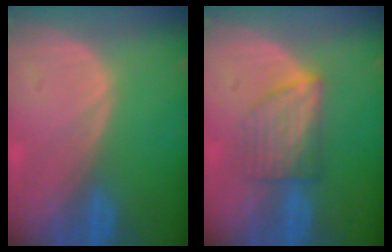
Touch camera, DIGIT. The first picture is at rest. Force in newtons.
{"total": 5.9, "press": 5.6, "slide": 1.8}